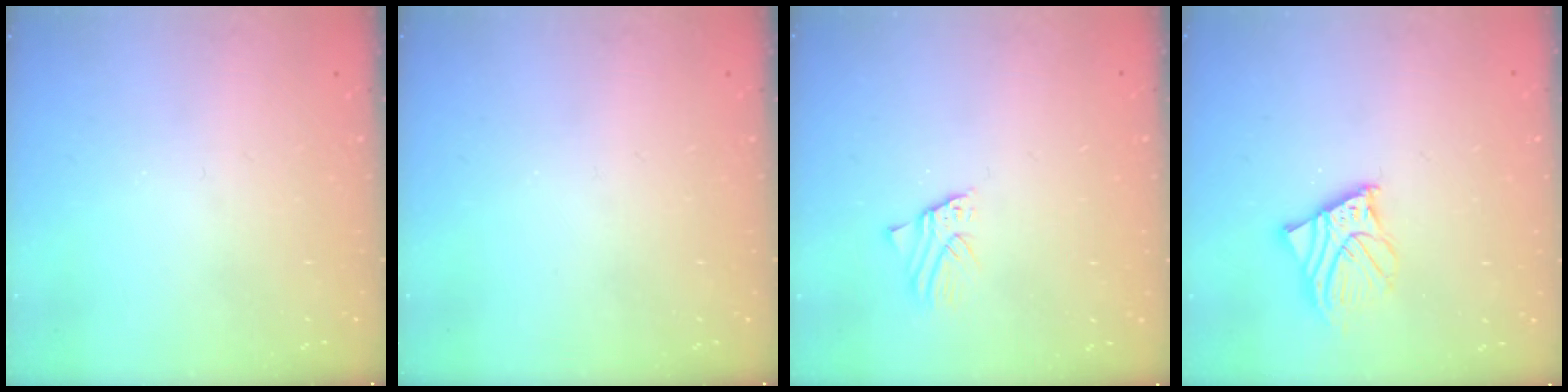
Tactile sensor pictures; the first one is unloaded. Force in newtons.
{"total": 0.0}
{"total": 1.3, "press": 1.3, "slide": 0.0}
{"total": 8.6, "press": 8.5, "slide": 1.3}